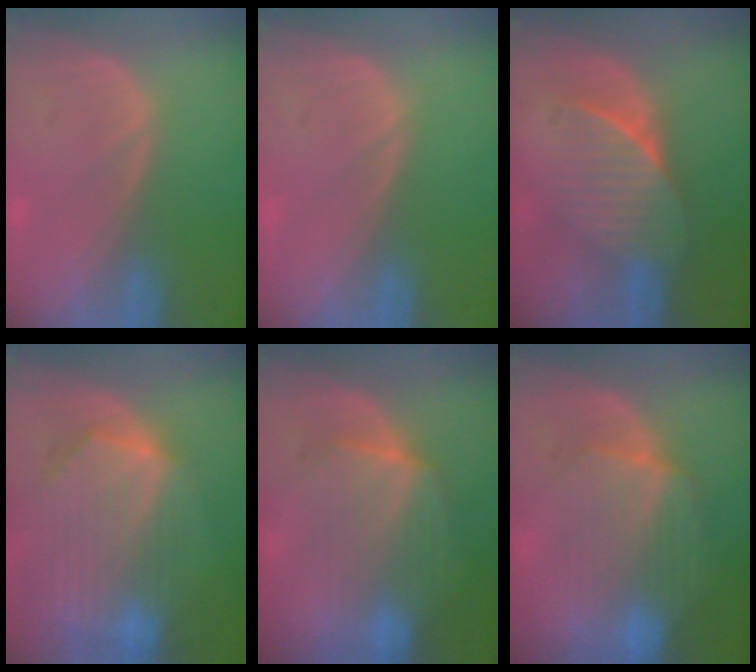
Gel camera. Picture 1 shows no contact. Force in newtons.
{"total": 0.0}
{"total": 7.6, "press": 6.8, "slide": 3.5}
{"total": 10.4, "press": 9.2, "slide": 4.9}
{"total": 7.0, "press": 6.9, "slide": 1.3}
{"total": 7.7, "press": 7.6, "slide": 0.7}